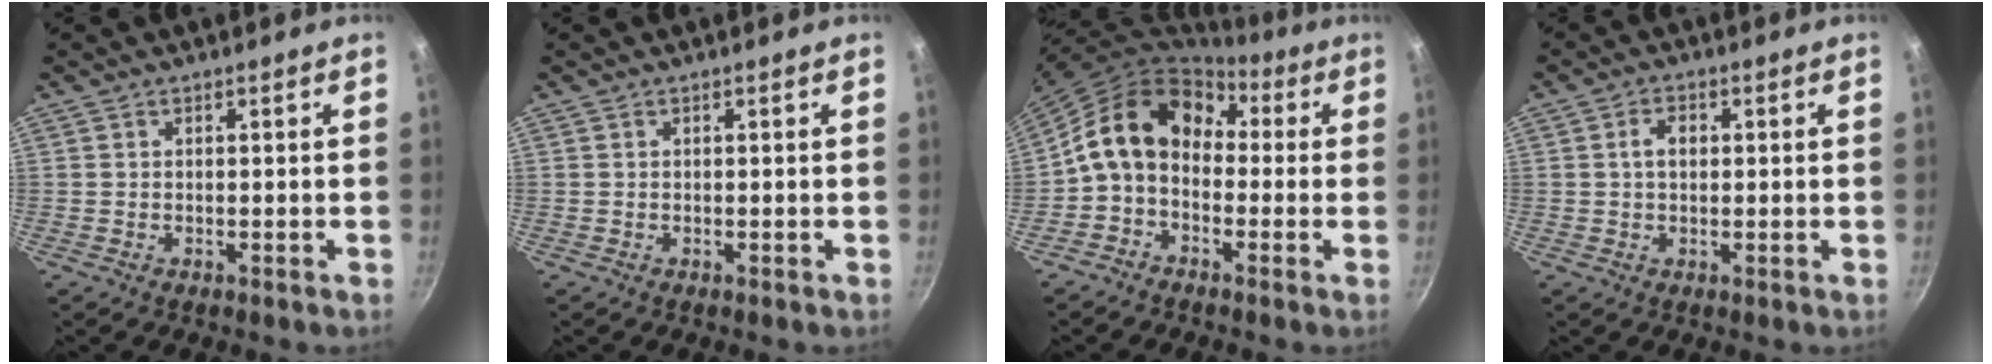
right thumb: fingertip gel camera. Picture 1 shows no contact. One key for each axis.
{"total": 0.0}
{"total": 13.8, "fx": 1.0, "fy": 10.2, "fz": 9.3, "tx": -0.145, "ty": 0.045, "tz": -0.008}
{"total": 3.3, "fx": 0.4, "fy": 2.3, "fz": 2.3, "tx": -0.029, "ty": 0.009, "tz": 0.005}